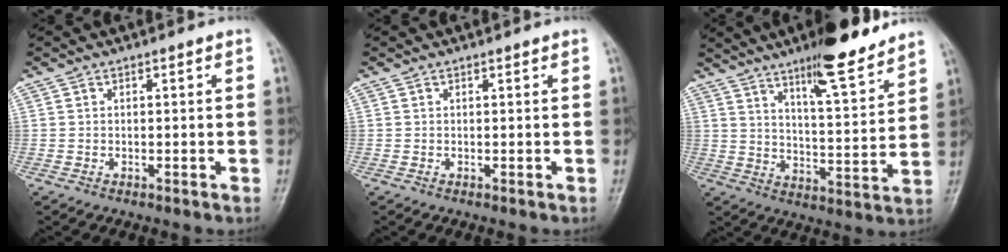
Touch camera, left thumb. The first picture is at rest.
{"total": 0.0}
{"total": 14.4, "force": [10.8, 2.7, 9.2], "torque": [-0.120, -0.071, 0.172]}